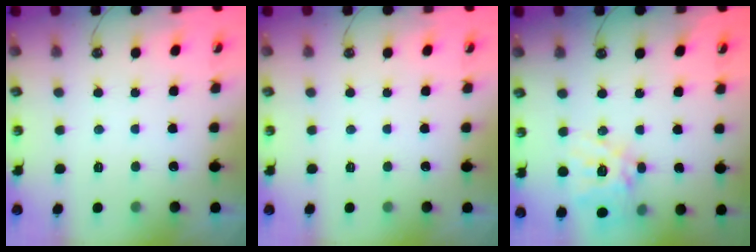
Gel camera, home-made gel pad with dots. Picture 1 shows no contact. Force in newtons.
{"total": 0.0}
{"total": 15.8, "press": 15.7, "slide": 1.3}